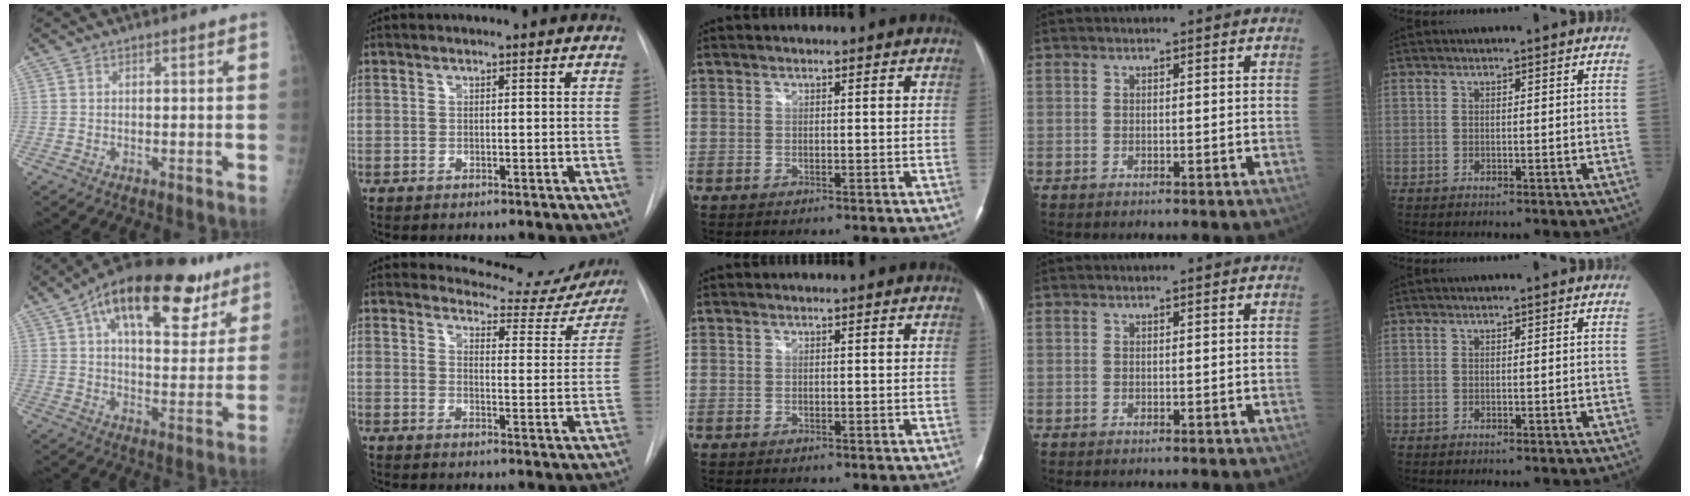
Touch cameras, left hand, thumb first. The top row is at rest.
{"thumb": {"total": 23.7, "force": [12.7, 11.1, 16.8], "torque": [-0.230, -0.006, 0.192]}, "index": {"total": 12.0, "force": [11.6, 3.0, 0.4], "torque": [0.017, -0.060, 0.114]}}